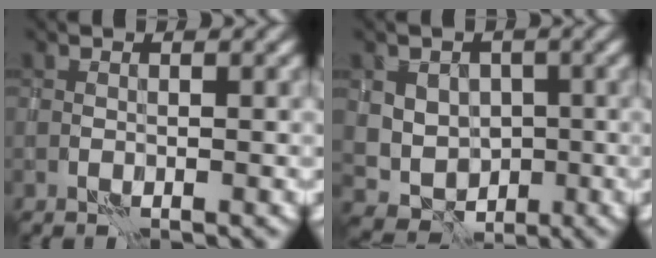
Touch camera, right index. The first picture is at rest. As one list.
[{"total": 4.9, "force": [0.3, 4.4, 2.2], "torque": [-0.016, 0.004, -0.001]}]